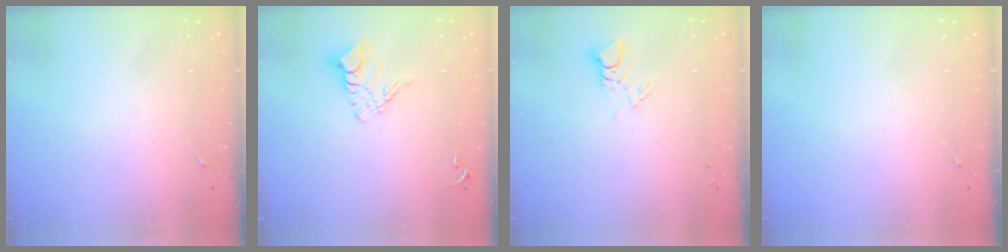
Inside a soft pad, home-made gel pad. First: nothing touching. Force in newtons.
{"total": 9.8, "press": 9.8, "slide": 0.9}
{"total": 3.8, "press": 3.7, "slide": 0.3}
{"total": 0.0}